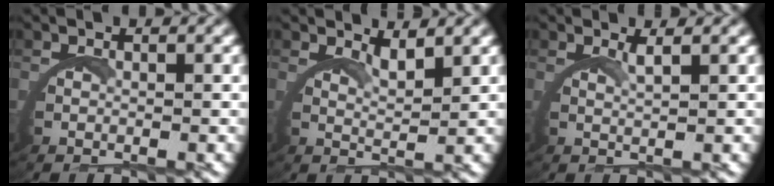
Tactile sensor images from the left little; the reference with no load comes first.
{"total": 2.7, "force": [2.5, -0.6, 0.8], "torque": [-0.021, -0.009, 0.043]}
{"total": 1.9, "force": [1.4, -0.8, 0.8], "torque": [-0.017, -0.002, 0.026]}